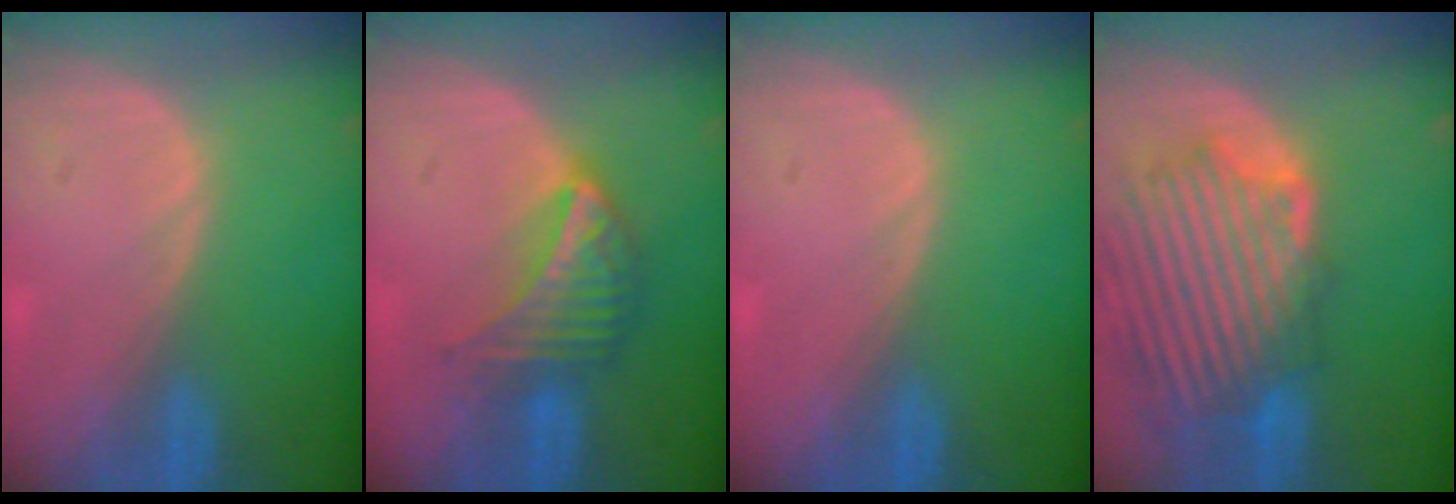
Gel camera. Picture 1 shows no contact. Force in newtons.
{"total": 7.3, "press": 6.3, "slide": 3.5}
{"total": 0.0}
{"total": 12.3, "press": 11.4, "slide": 4.5}